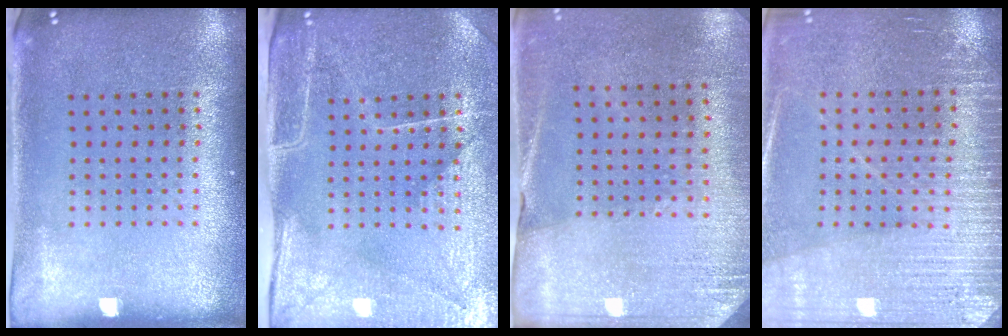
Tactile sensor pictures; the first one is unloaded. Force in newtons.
{"total": 4.4, "press": 3.8, "slide": 2.2}
{"total": 2.6, "press": 2.4, "slide": 1.1}
{"total": 3.0, "press": 3.0, "slide": 0.4}